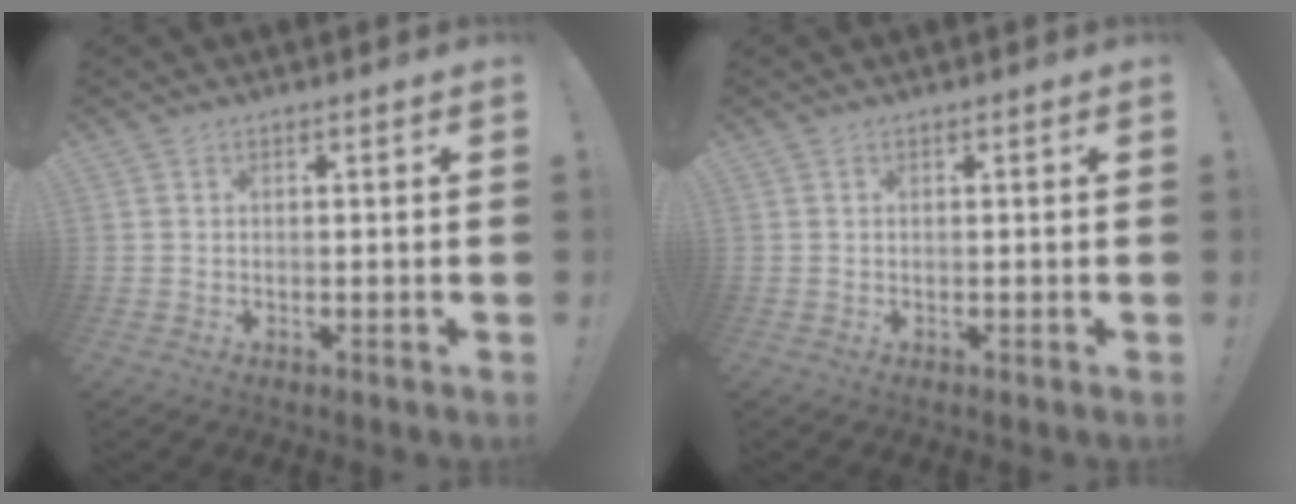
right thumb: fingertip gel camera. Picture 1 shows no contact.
{"total": 0.0}